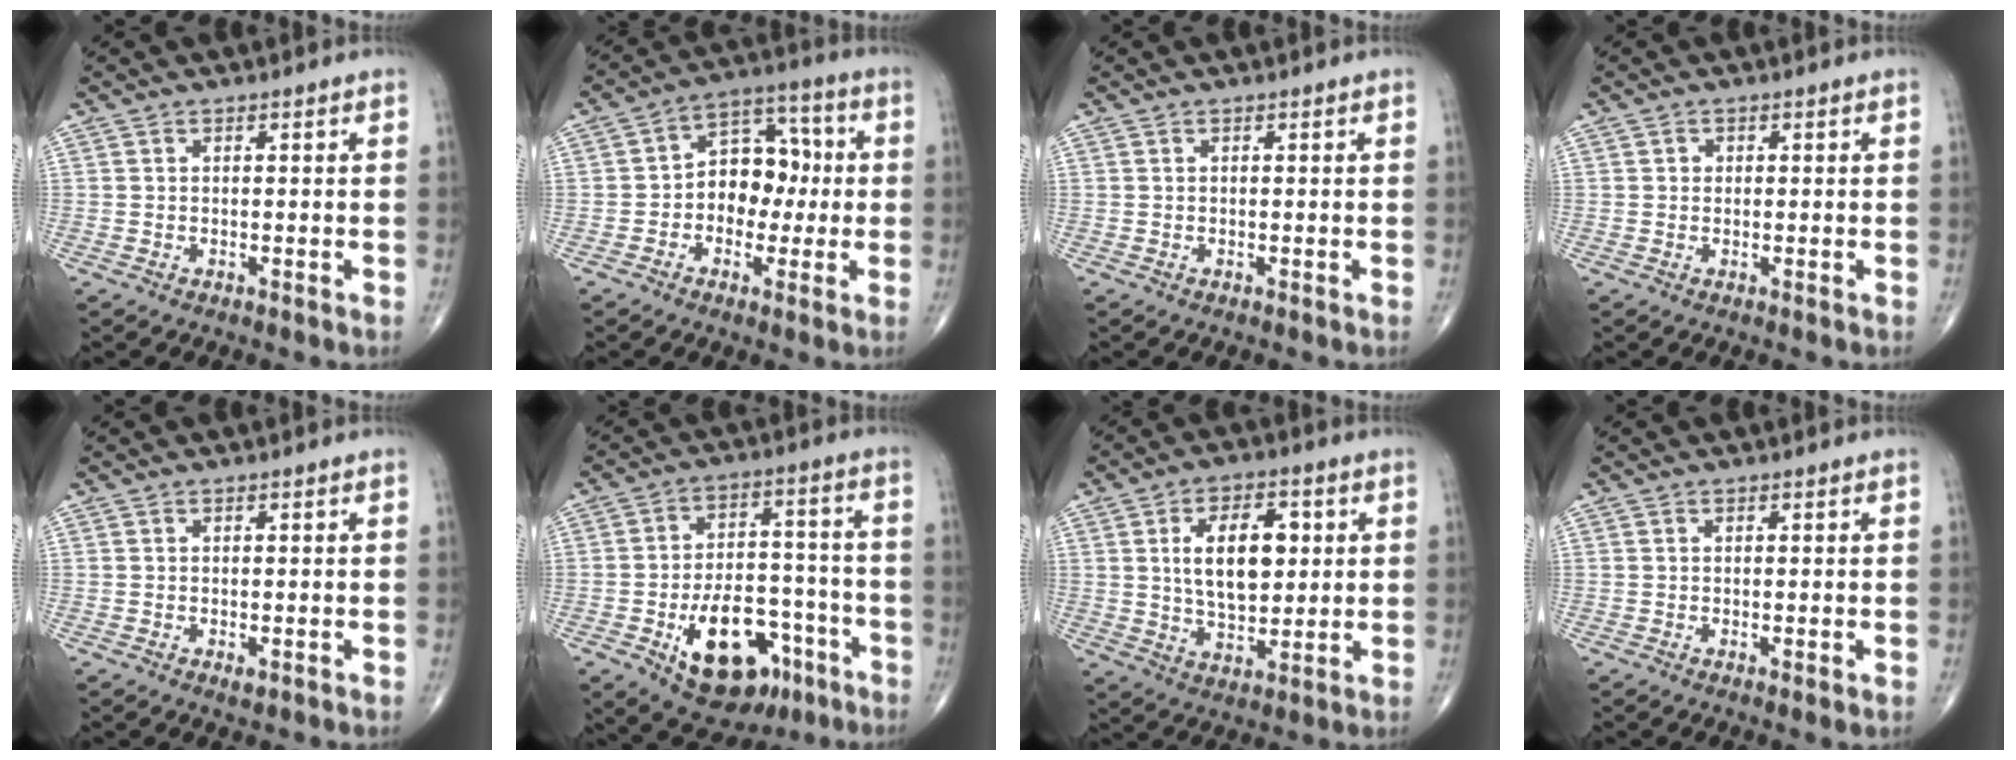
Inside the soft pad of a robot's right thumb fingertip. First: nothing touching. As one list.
[{"total": 10.7, "force": [-0.5, 7.8, 7.3], "torque": [-0.066, 0.039, -0.018]}, {"total": 0.0}, {"total": 0.9, "force": [0.1, 0.8, 0.2], "torque": [0.003, 0.002, 0.001]}, {"total": 1.0, "force": [-0.3, 0.5, 0.8], "torque": [-0.012, -0.004, -0.003]}, {"total": 18.4, "force": [-8.2, 10.6, 12.6], "torque": [-0.161, 0.049, -0.112]}, {"total": 12.8, "force": [2.5, 7.2, 10.3], "torque": [-0.144, -0.006, 0.046]}, {"total": 1.1, "force": [-0.1, 0.2, 1.1], "torque": [-0.021, -0.006, 0.000]}]